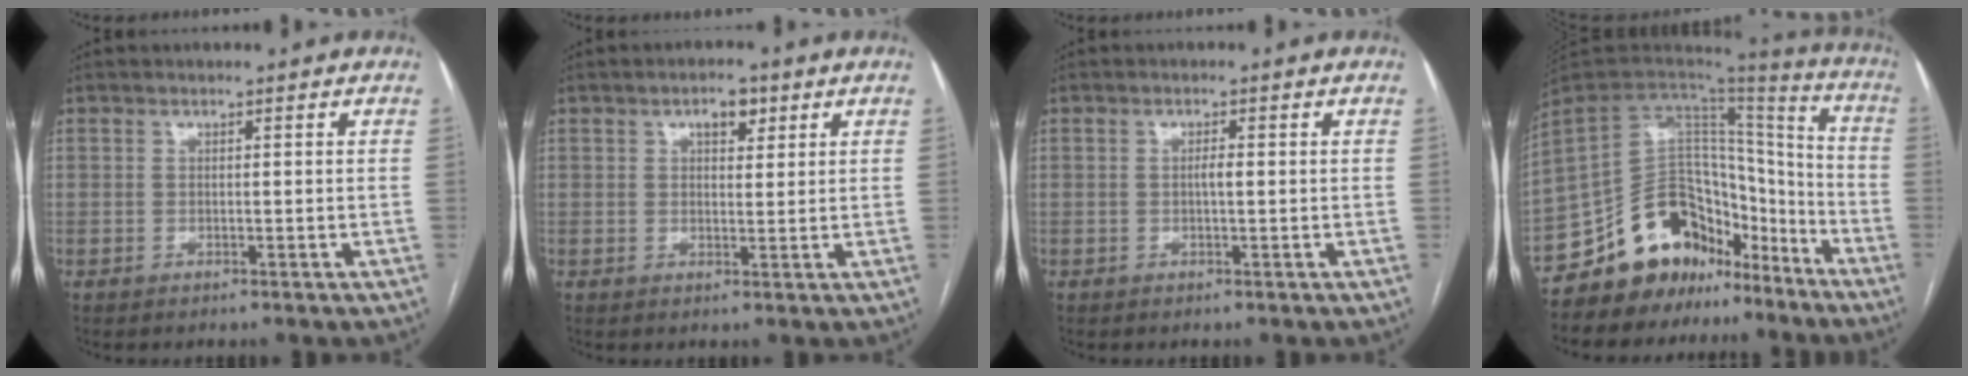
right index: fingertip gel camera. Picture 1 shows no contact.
{"total": 3.3, "force": [1.7, 1.6, 2.3], "torque": [-0.036, 0.008, 0.027]}
{"total": 1.2, "force": [0.0, 0.2, 1.2], "torque": [-0.020, 0.002, -0.001]}
{"total": 18.0, "force": [-13.1, 10.7, 6.1], "torque": [-0.099, 0.085, -0.212]}